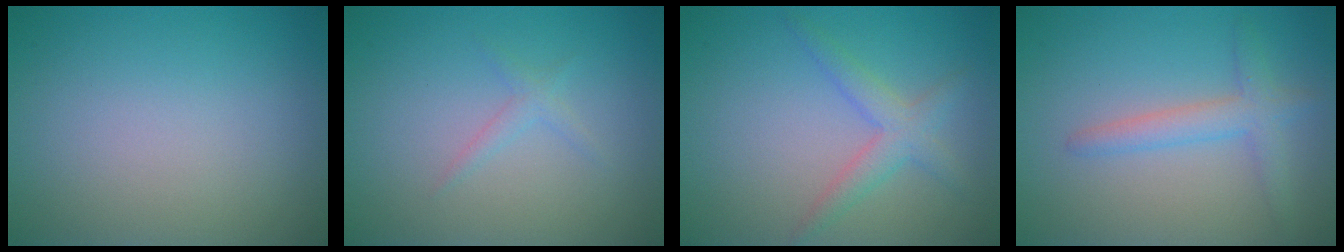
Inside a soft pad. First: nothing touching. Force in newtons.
{"total": 1.1, "press": 1.1, "slide": 0.0}
{"total": 2.6, "press": 2.6, "slide": 0.1}
{"total": 2.7, "press": 2.6, "slide": 0.1}